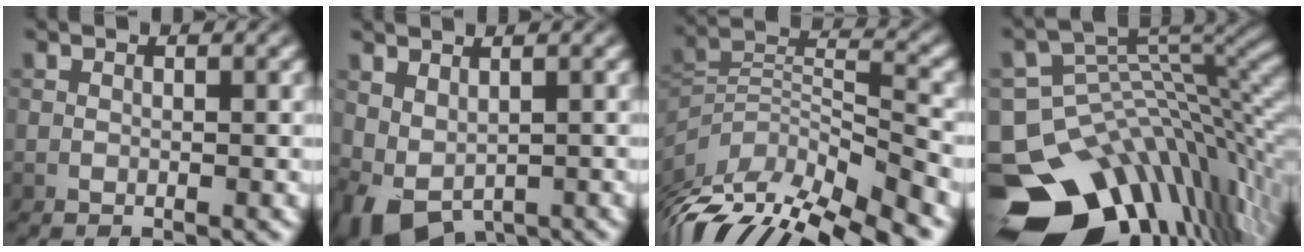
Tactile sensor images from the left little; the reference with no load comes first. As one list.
[{"total": 3.9, "force": [-0.1, 2.4, 3.0], "torque": [-0.061, -0.012, 0.007]}, {"total": 12.7, "force": [-9.2, 4.5, 7.5], "torque": [-0.151, 0.020, -0.148]}, {"total": 15.3, "force": [-8.2, 9.2, 9.1], "torque": [-0.173, -0.021, -0.121]}]